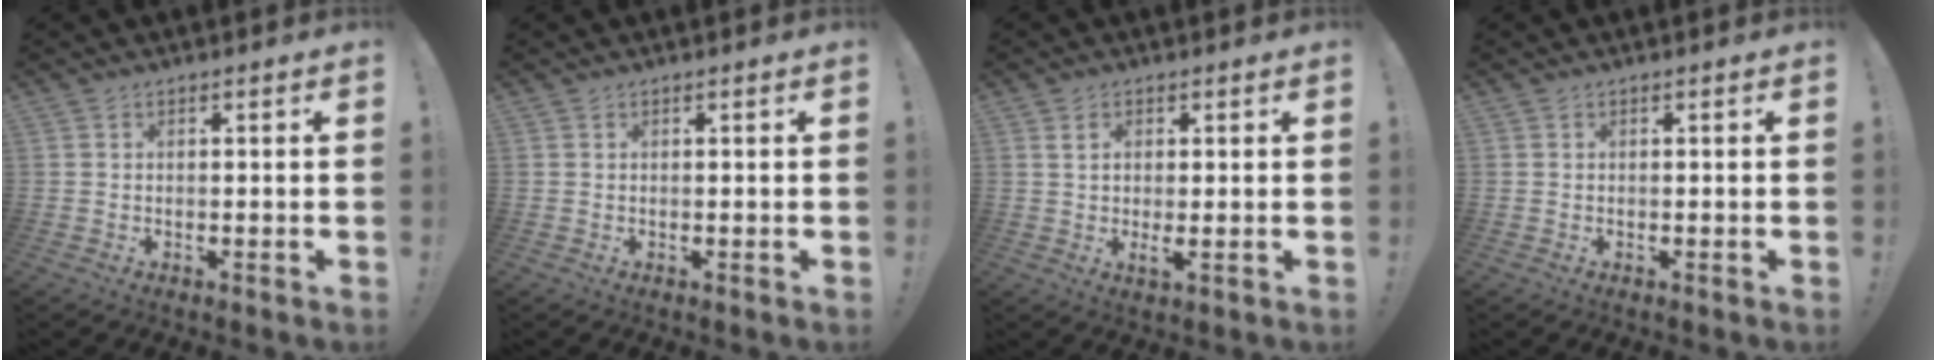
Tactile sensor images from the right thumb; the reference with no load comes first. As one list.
[{"total": 0.0}, {"total": 3.2, "force": [0.6, 0.9, 3.0], "torque": [-0.062, -0.010, 0.006]}, {"total": 0.0}]